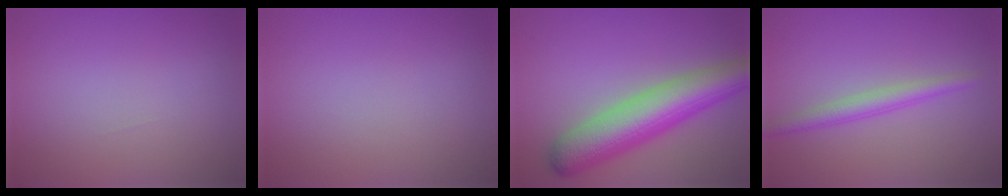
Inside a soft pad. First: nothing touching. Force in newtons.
{"total": 0.0}
{"total": 8.1, "press": 8.1, "slide": 0.3}
{"total": 2.3, "press": 2.3, "slide": 0.1}